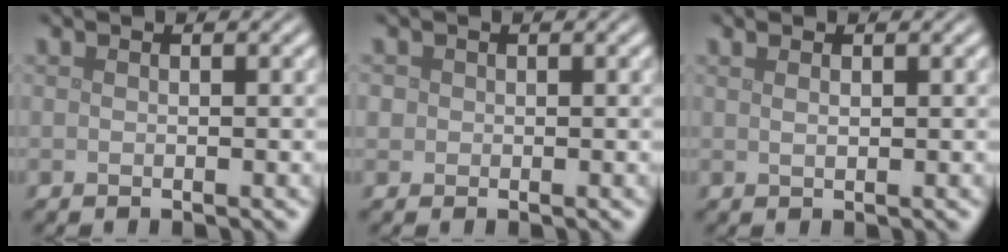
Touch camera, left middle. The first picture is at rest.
{"total": 0.8, "force": [0.1, 0.8, 0.1], "torque": [0.003, 0.000, -0.002]}
{"total": 1.0, "force": [0.6, 0.3, 0.7], "torque": [-0.011, -0.002, 0.014]}